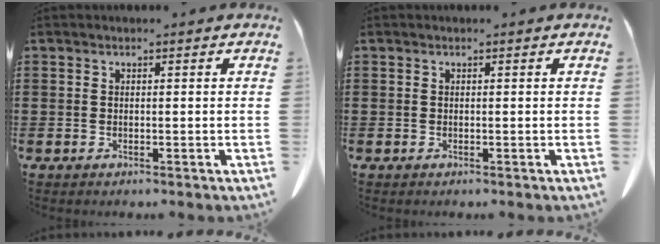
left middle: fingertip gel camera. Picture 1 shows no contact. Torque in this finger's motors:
{"motor_torque": [0.00, 0.00, 0.00, 0.00]}